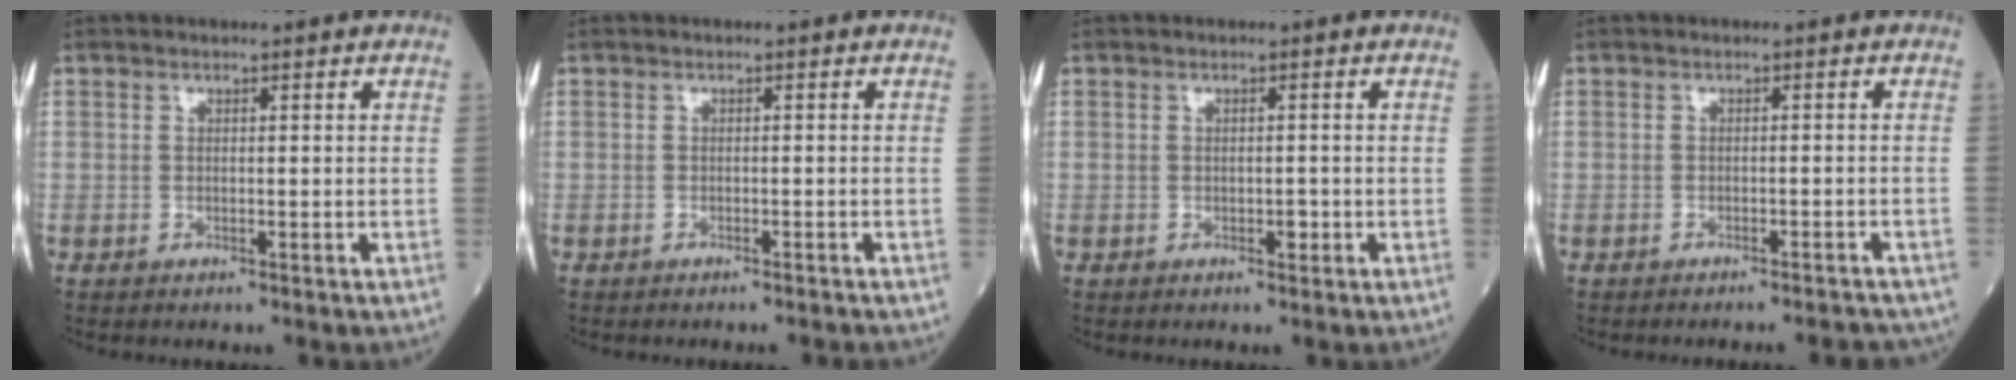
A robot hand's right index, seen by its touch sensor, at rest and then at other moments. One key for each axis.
{"total": 1.9, "fx": -1.8, "fy": 0.1, "fz": 0.5, "tx": -0.010, "ty": -0.002, "tz": -0.022}
{"total": 1.2, "fx": -0.4, "fy": 0.6, "fz": 1.0, "tx": -0.017, "ty": 0.000, "tz": -0.004}
{"total": 5.3, "fx": -5.0, "fy": 1.2, "fz": 1.4, "tx": -0.011, "ty": -0.006, "tz": -0.053}